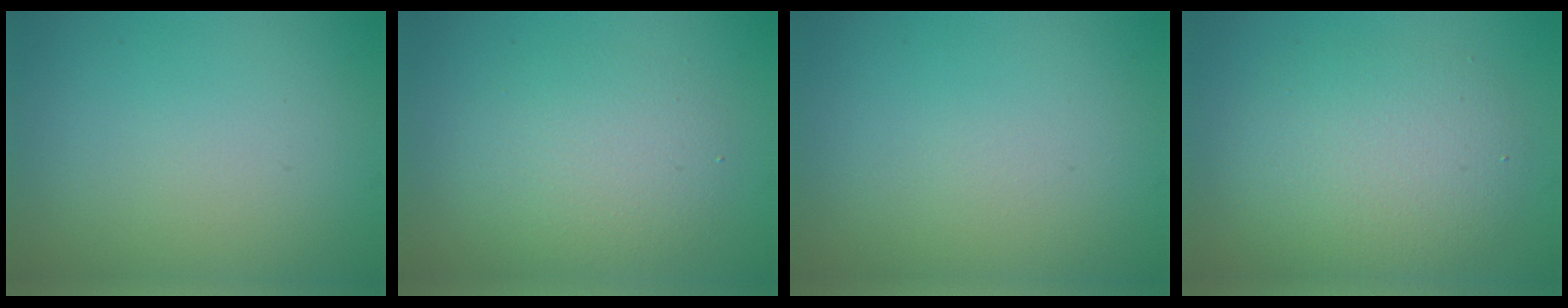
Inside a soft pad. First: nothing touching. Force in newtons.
{"total": 3.7, "press": 3.7, "slide": 0.2}
{"total": 0.0}
{"total": 5.3, "press": 5.3, "slide": 0.5}